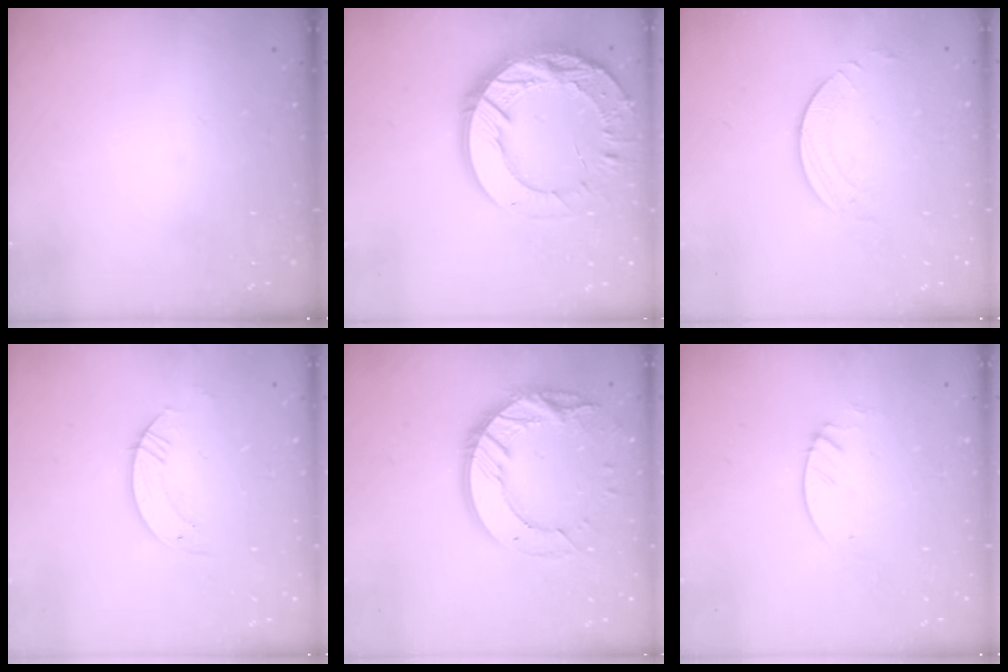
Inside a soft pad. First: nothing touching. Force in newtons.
{"total": 25.1, "press": 25.0, "slide": 2.3}
{"total": 2.7, "press": 2.7, "slide": 0.2}
{"total": 3.8, "press": 3.8, "slide": 0.1}
{"total": 15.9, "press": 15.8, "slide": 1.5}
{"total": 2.3, "press": 2.3, "slide": 0.2}